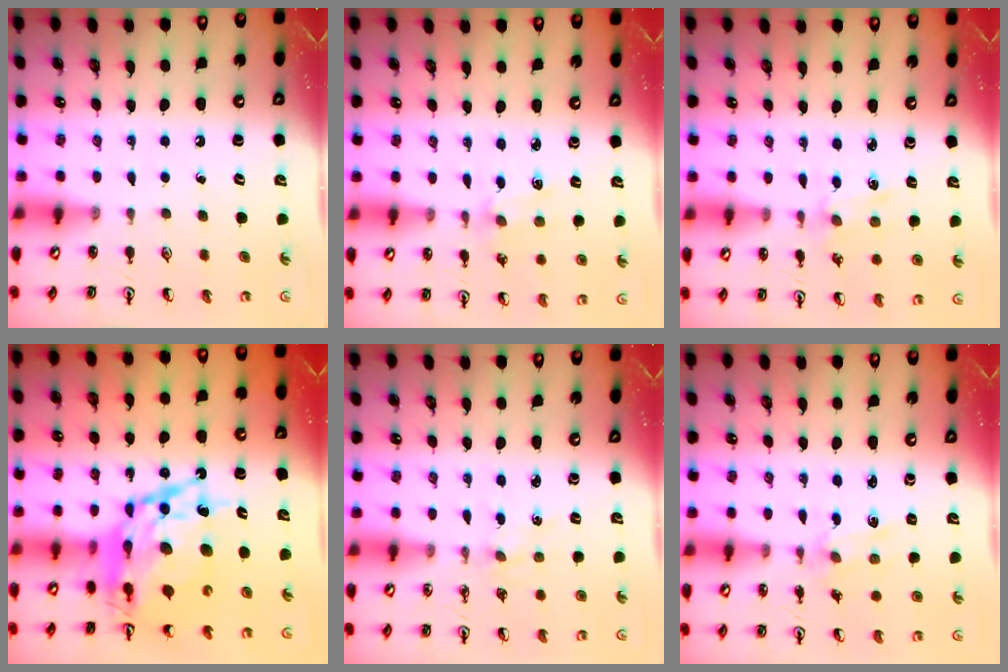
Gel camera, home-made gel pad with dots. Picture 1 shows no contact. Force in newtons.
{"total": 1.8, "press": 1.8, "slide": 0.3}
{"total": 1.4, "press": 1.4, "slide": 0.2}
{"total": 21.4, "press": 21.3, "slide": 2.0}
{"total": 0.7, "press": 0.7, "slide": 0.2}
{"total": 1.3, "press": 1.3, "slide": 0.3}